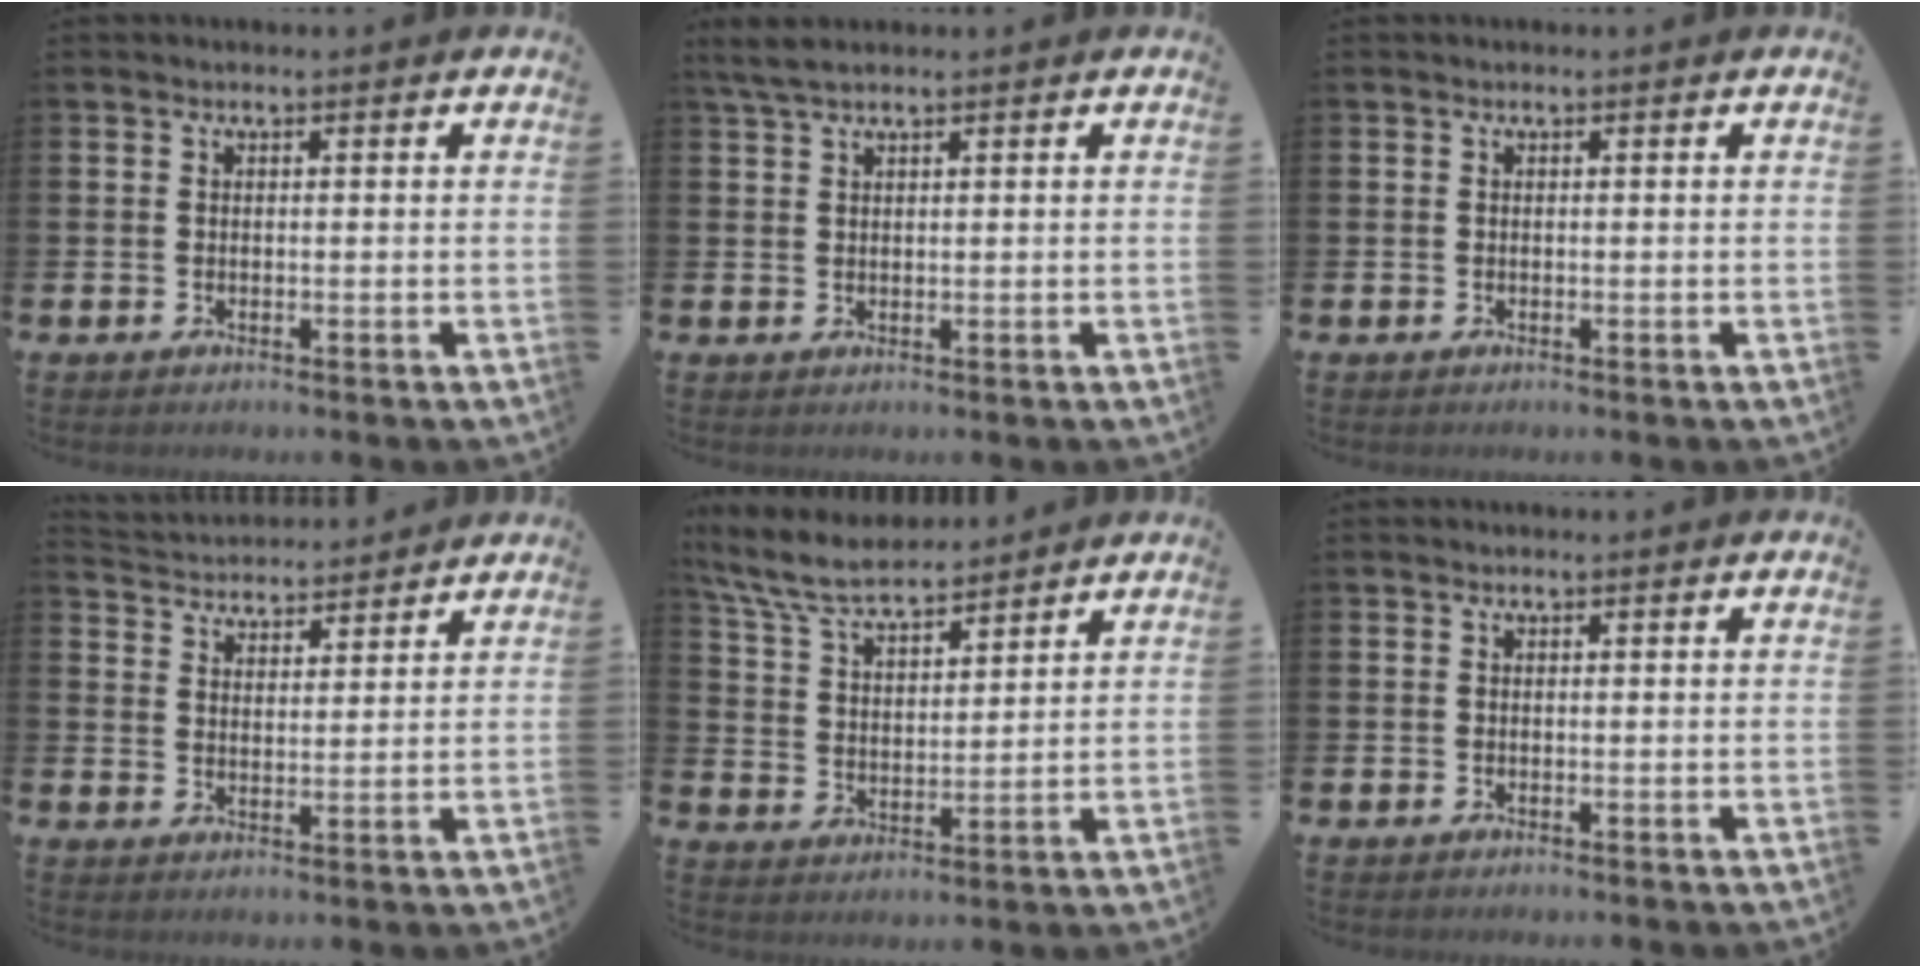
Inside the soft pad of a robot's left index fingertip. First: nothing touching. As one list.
[{"total": 2.5, "force": [2.0, 0.5, 1.4], "torque": [-0.035, 0.005, 0.038]}, {"total": 0.0}, {"total": 4.2, "force": [4.1, 0.6, -0.6], "torque": [-0.008, -0.029, 0.075]}, {"total": 7.9, "force": [7.3, 1.6, 2.6], "torque": [-0.079, -0.031, 0.132]}, {"total": 0.0}]